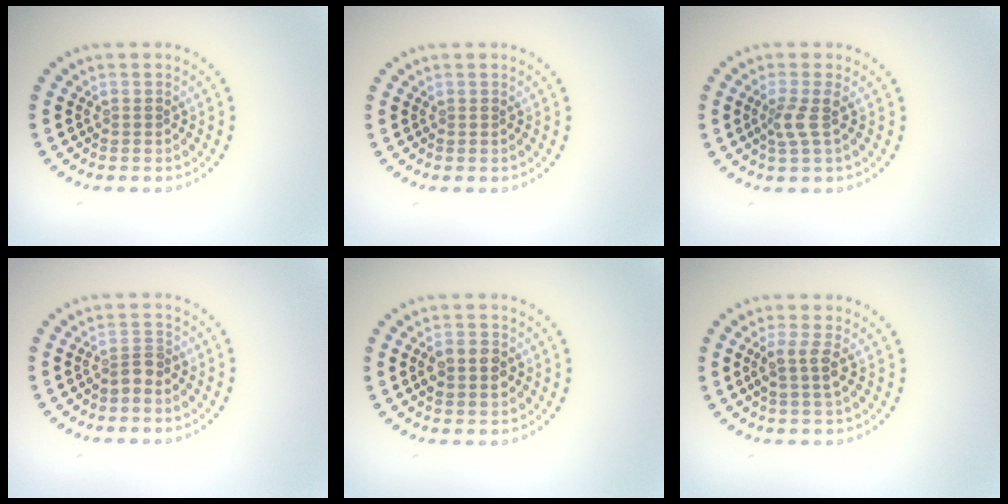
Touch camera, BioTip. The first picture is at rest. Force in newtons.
{"total": 0.0}
{"total": 1.9, "press": 1.4, "slide": 1.3}
{"total": 1.7, "press": 1.3, "slide": 1.0}
{"total": 3.0, "press": 3.0, "slide": 0.1}
{"total": 2.1, "press": 1.8, "slide": 1.1}